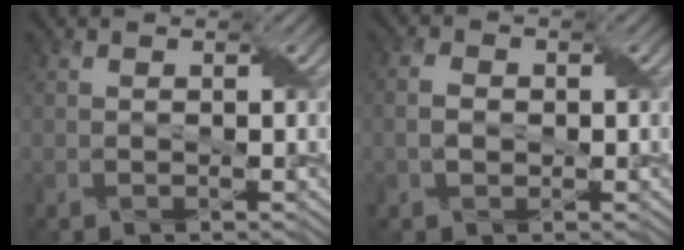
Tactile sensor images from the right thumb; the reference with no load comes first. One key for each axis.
{"total": 2.4, "fx": -0.2, "fy": 1.8, "fz": 1.6, "tx": -0.040, "ty": 0.004, "tz": -0.006}